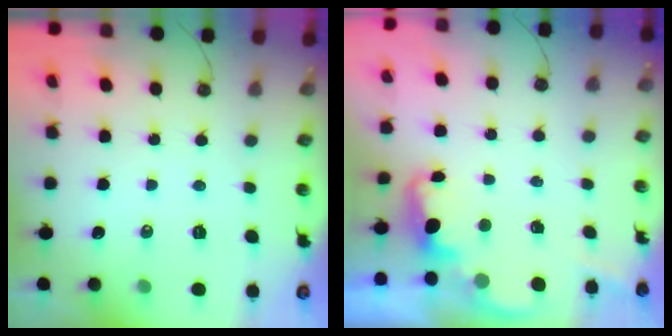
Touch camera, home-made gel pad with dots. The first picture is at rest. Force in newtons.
{"total": 2.2, "press": 2.1, "slide": 0.5}